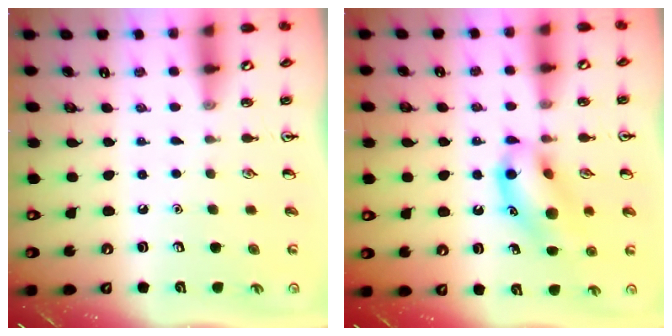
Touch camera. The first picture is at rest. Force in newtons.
{"total": 14.1, "press": 13.7, "slide": 3.0}